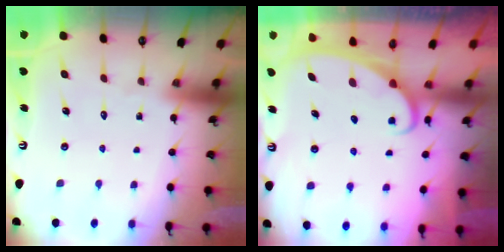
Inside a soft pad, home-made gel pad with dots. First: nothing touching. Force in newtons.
{"total": 2.6, "press": 2.5, "slide": 0.3}